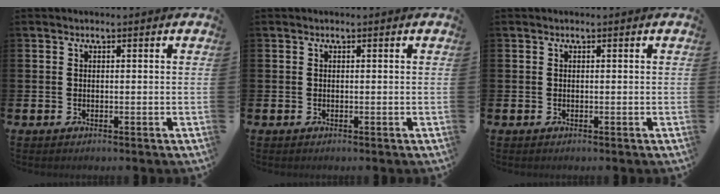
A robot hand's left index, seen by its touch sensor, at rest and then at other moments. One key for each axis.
{"total": 0.0}
{"total": 0.0}